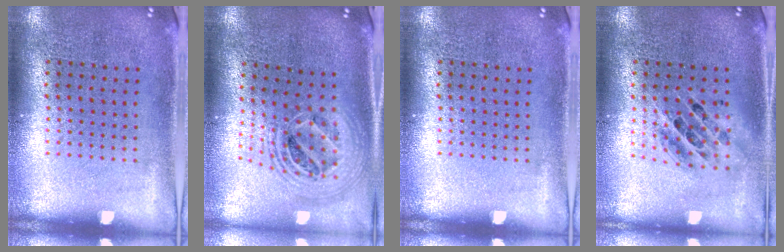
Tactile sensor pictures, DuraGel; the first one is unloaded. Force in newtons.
{"total": 2.3, "press": 1.7, "slide": 1.4}
{"total": 0.0}
{"total": 1.4, "press": 1.3, "slide": 0.7}